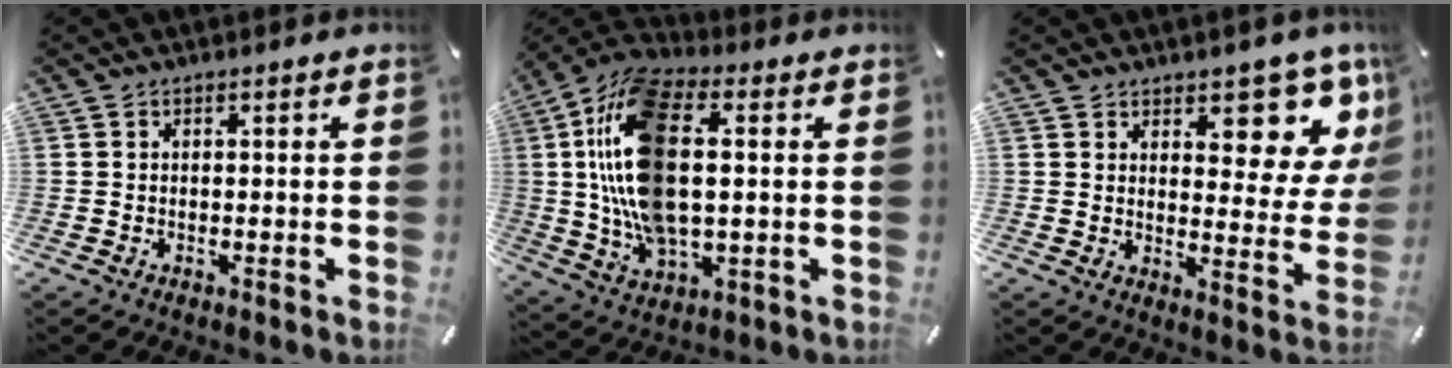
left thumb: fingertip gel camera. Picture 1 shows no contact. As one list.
[{"total": 19.1, "force": [2.7, 10.0, 16.0], "torque": [-0.361, -0.002, 0.043]}, {"total": 11.1, "force": [8.1, 5.1, 5.7], "torque": [-0.043, -0.076, 0.137]}]